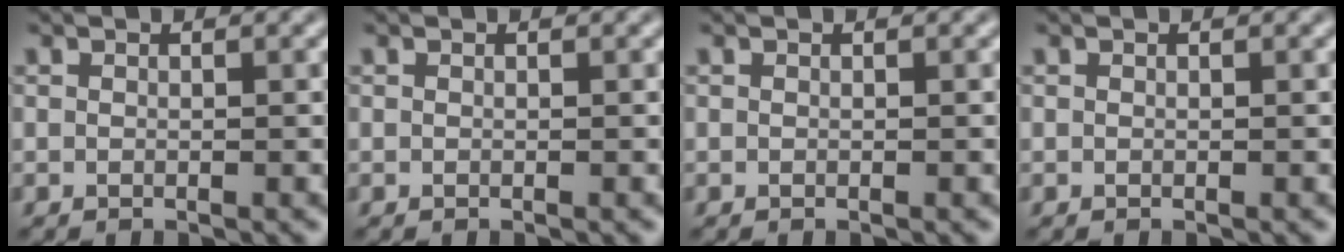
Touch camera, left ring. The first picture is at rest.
{"total": 0.0}
{"total": 0.0}
{"total": 0.0}